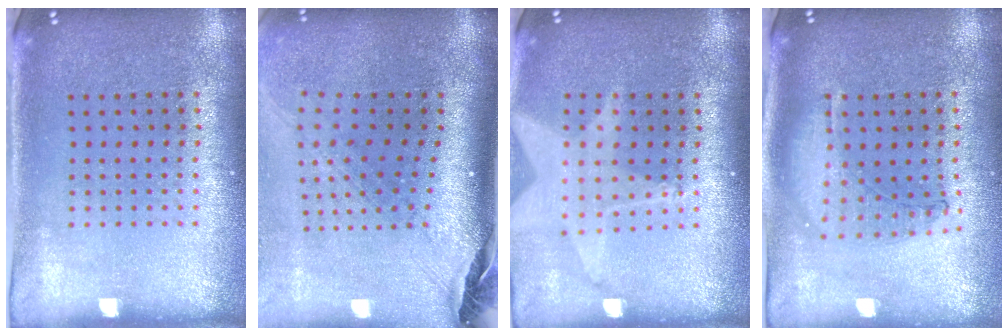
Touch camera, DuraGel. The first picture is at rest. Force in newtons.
{"total": 2.5, "press": 1.7, "slide": 1.8}
{"total": 2.0, "press": 1.5, "slide": 1.3}
{"total": 0.9, "press": 0.9, "slide": 0.3}